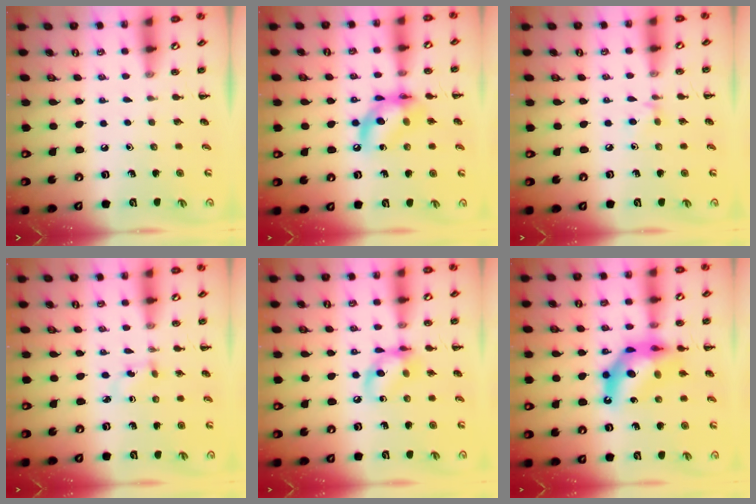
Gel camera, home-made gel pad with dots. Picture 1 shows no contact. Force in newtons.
{"total": 12.8, "press": 12.4, "slide": 3.1}
{"total": 3.6, "press": 3.4, "slide": 1.3}
{"total": 2.5, "press": 2.3, "slide": 1.1}
{"total": 9.6, "press": 9.5, "slide": 0.8}
{"total": 13.3, "press": 12.7, "slide": 3.8}